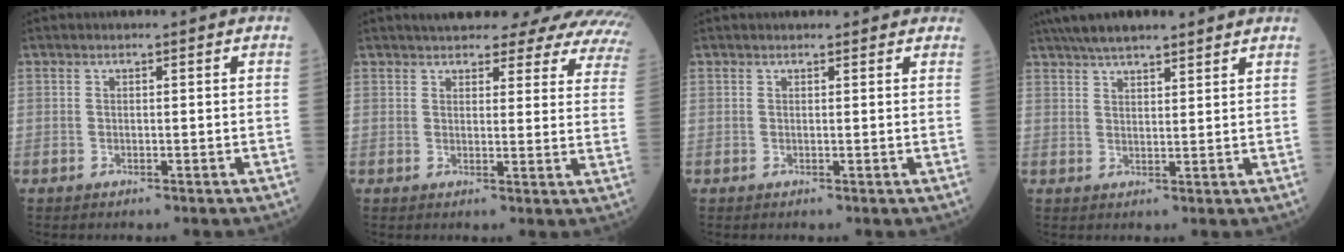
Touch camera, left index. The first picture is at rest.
{"total": 23.2, "force": [20.8, 5.4, 8.7], "torque": [-0.117, -0.037, 0.223]}
{"total": 2.6, "force": [2.3, 1.2, 0.5], "torque": [-0.002, 0.009, 0.015]}
{"total": 9.5, "force": [8.0, 1.5, 4.9], "torque": [-0.078, 0.034, 0.122]}